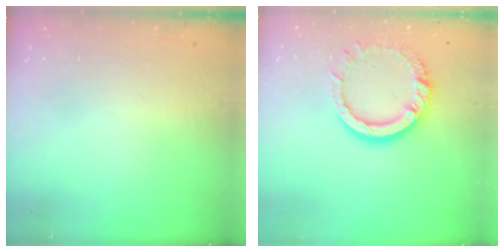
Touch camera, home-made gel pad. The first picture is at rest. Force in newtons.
{"total": 11.6, "press": 11.6, "slide": 1.2}